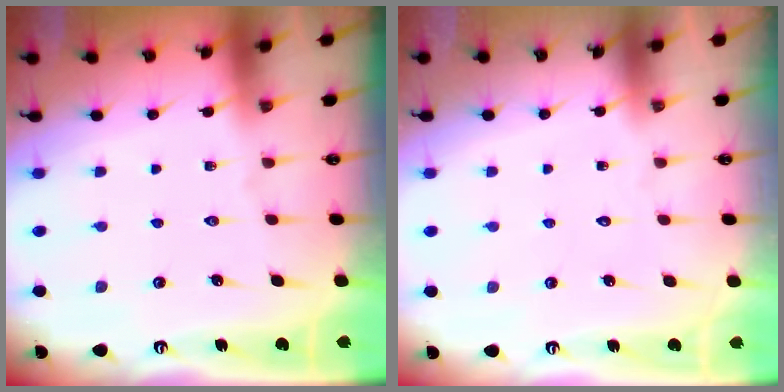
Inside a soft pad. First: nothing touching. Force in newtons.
{"total": 1.7, "press": 1.7, "slide": 0.1}